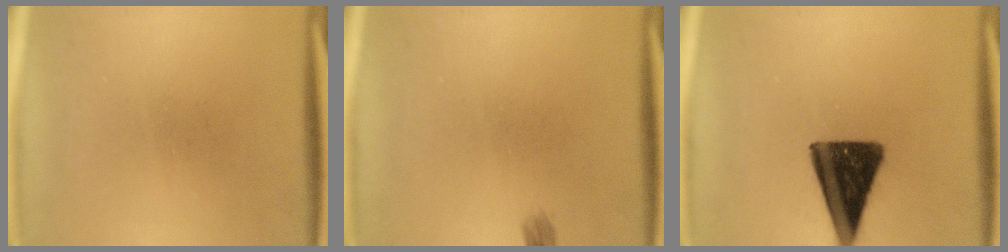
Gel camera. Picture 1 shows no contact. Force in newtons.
{"total": 1.0}
{"total": 14.3}